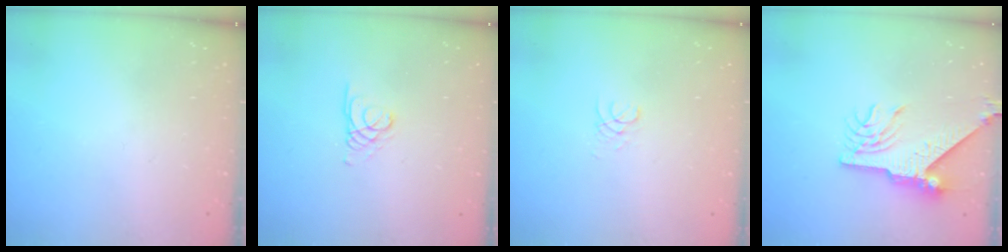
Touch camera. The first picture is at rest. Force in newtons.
{"total": 1.7, "press": 1.7, "slide": 0.2}
{"total": 1.0, "press": 1.0, "slide": 0.1}
{"total": 8.9, "press": 8.9, "slide": 1.1}